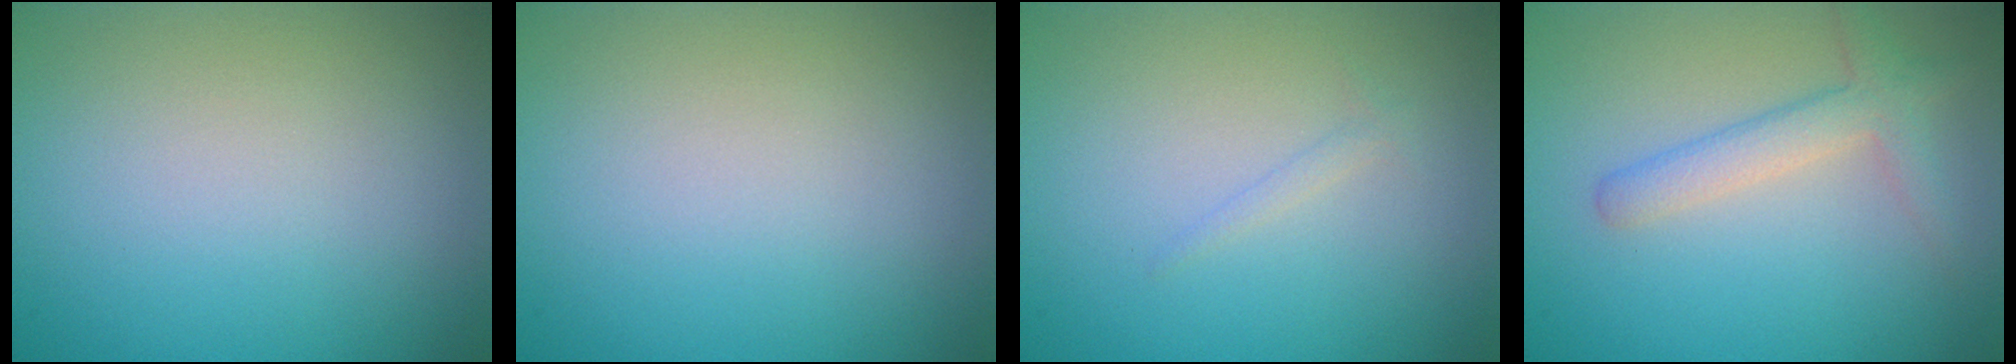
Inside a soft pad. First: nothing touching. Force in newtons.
{"total": 0.0}
{"total": 0.6, "press": 0.6, "slide": 0.1}
{"total": 2.8, "press": 2.8, "slide": 0.1}